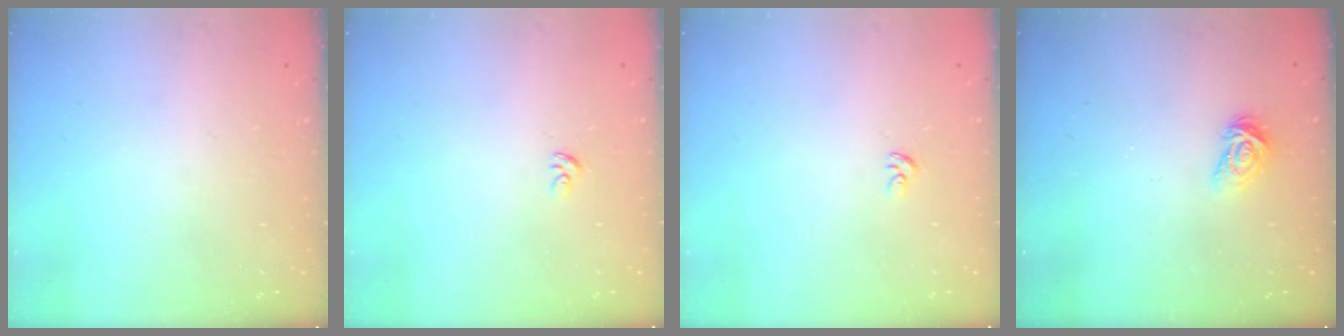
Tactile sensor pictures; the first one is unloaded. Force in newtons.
{"total": 2.4, "press": 2.4, "slide": 0.1}
{"total": 2.4, "press": 2.4, "slide": 0.1}
{"total": 3.9, "press": 3.9, "slide": 0.6}